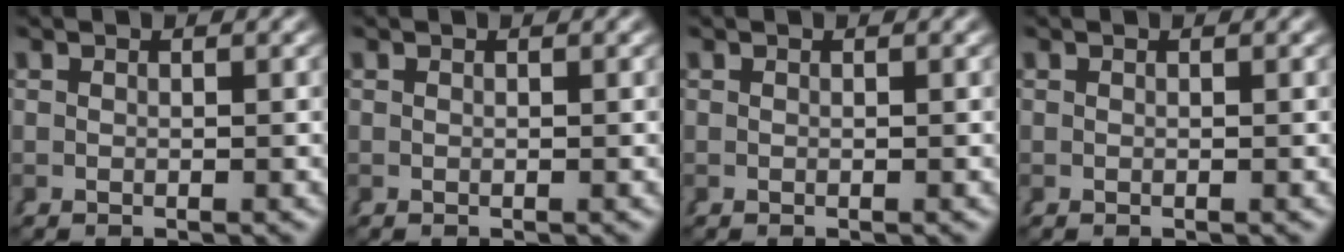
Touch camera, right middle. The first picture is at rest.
{"total": 0.0}
{"total": 0.0}
{"total": 0.0}